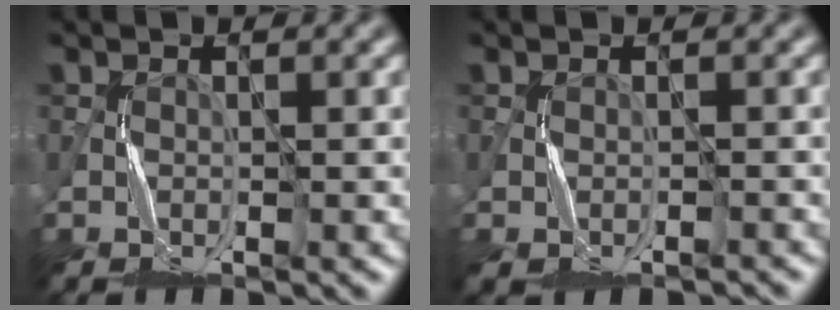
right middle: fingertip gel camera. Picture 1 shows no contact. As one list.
[{"total": 1.3, "force": [-0.7, 0.4, 1.0], "torque": [-0.023, -0.003, -0.010]}]